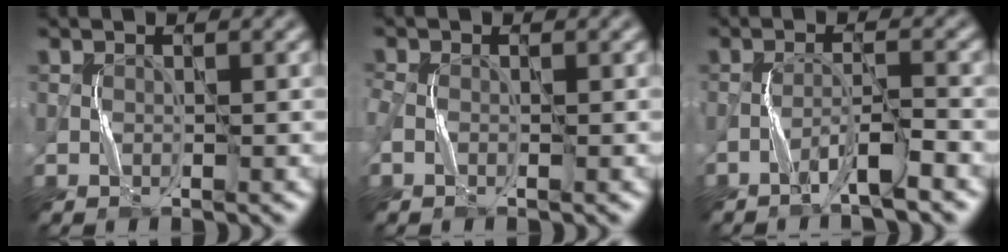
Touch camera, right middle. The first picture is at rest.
{"total": 1.3, "force": [-0.5, 0.9, 0.9], "torque": [-0.026, 0.001, -0.013]}
{"total": 3.0, "force": [-2.1, 0.1, 2.1], "torque": [-0.040, 0.011, -0.046]}